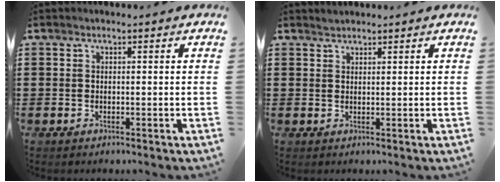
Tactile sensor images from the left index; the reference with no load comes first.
{"total": 1.2, "force": [1.2, 0.3, 0.0], "torque": [-0.003, 0.000, 0.023]}